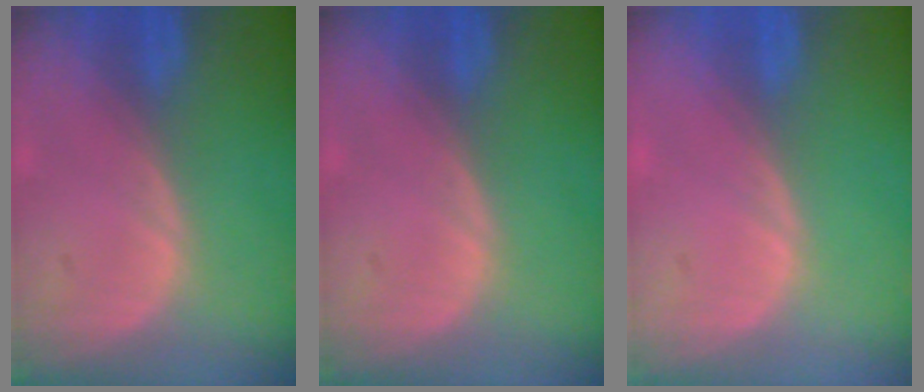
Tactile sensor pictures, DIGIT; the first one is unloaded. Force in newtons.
{"total": 0.0}
{"total": 0.0}